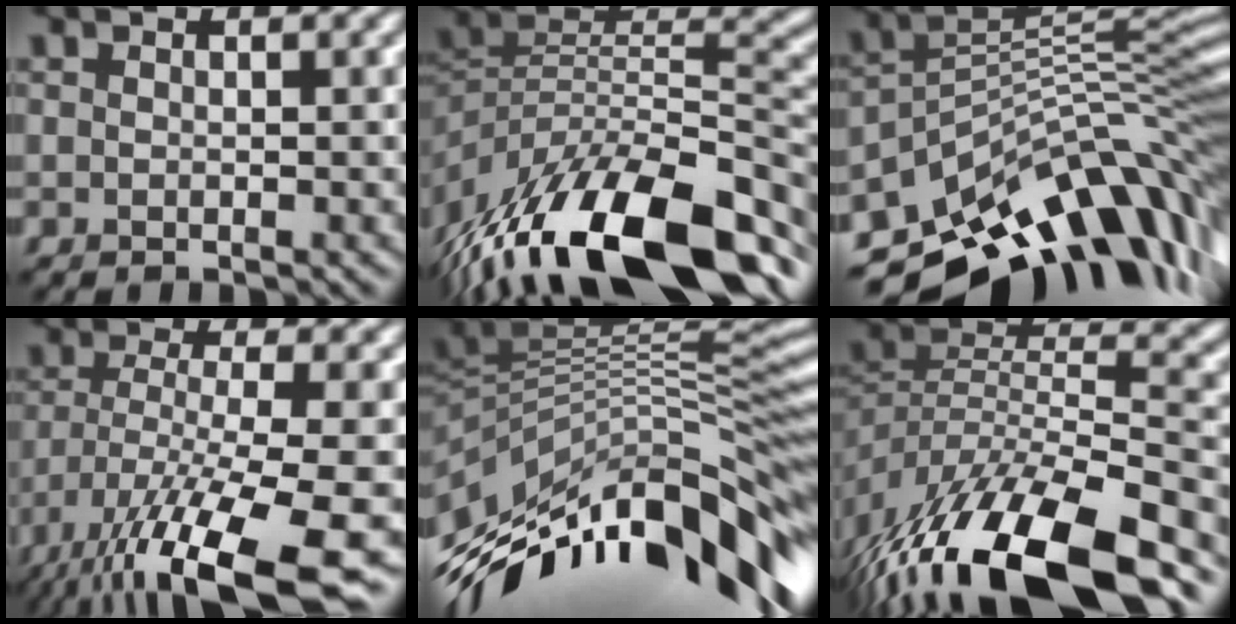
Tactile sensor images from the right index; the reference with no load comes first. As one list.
[{"total": 15.8, "force": [-8.1, 6.1, 12.1], "torque": [-0.209, 0.015, -0.144]}, {"total": 11.8, "force": [-5.8, 5.6, 8.6], "torque": [-0.148, 0.016, -0.095]}, {"total": 13.2, "force": [-7.4, 3.0, 10.6], "torque": [-0.190, -0.024, -0.123]}, {"total": 13.6, "force": [-3.4, 4.8, 12.3], "torque": [-0.208, 0.014, -0.059]}, {"total": 15.3, "force": [-10.0, 5.0, 10.5], "torque": [-0.195, 0.008, -0.169]}]